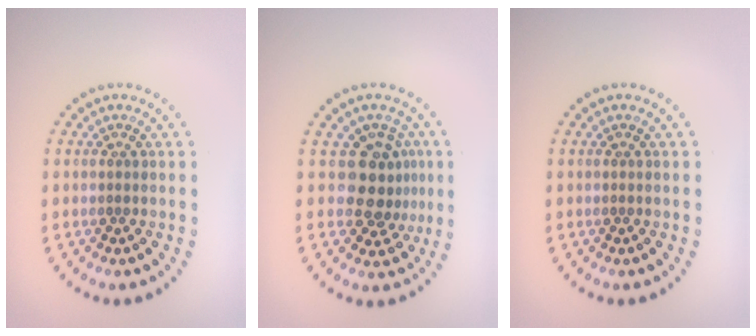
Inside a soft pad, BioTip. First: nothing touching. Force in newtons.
{"total": 4.0, "press": 3.4, "slide": 2.0}
{"total": 0.0}